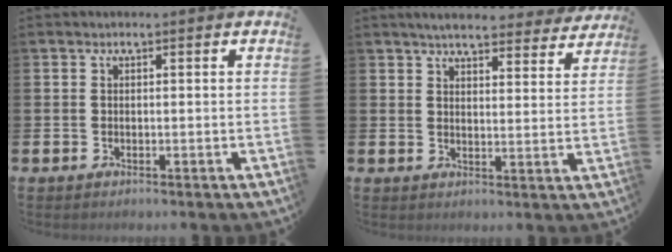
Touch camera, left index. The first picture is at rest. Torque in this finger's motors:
{"motor_torque": [1.05, -1.09, 0.46, 0.09]}